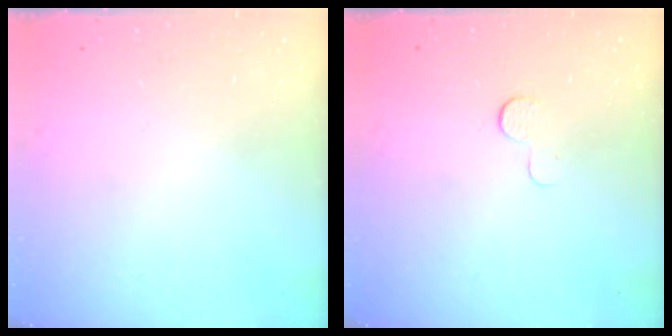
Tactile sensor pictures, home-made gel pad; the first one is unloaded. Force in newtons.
{"total": 3.9, "press": 3.9, "slide": 0.4}